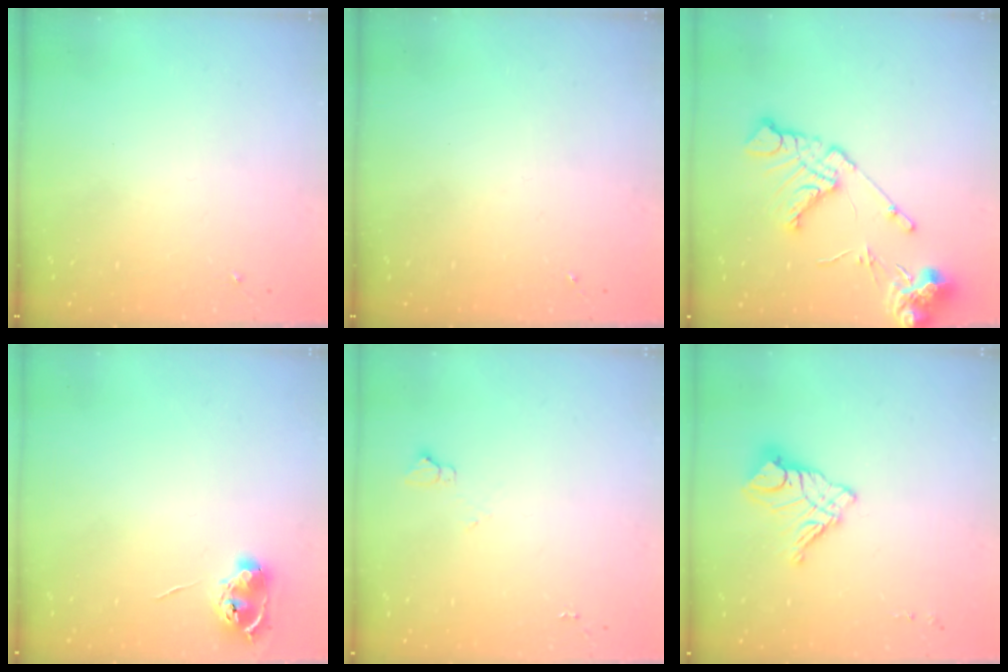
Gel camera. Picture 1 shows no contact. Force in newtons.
{"total": 0.0}
{"total": 15.5, "press": 15.4, "slide": 2.0}
{"total": 7.7, "press": 7.7, "slide": 0.7}
{"total": 3.6, "press": 3.6, "slide": 0.5}
{"total": 12.6, "press": 12.6, "slide": 1.2}